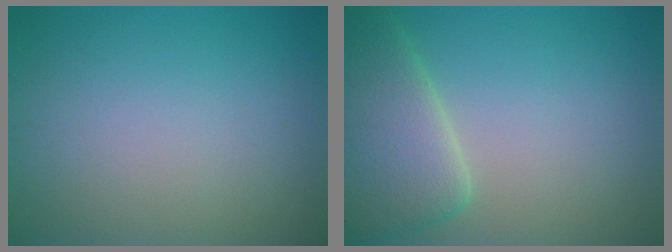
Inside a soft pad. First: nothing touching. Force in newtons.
{"total": 6.1, "press": 6.1, "slide": 0.6}